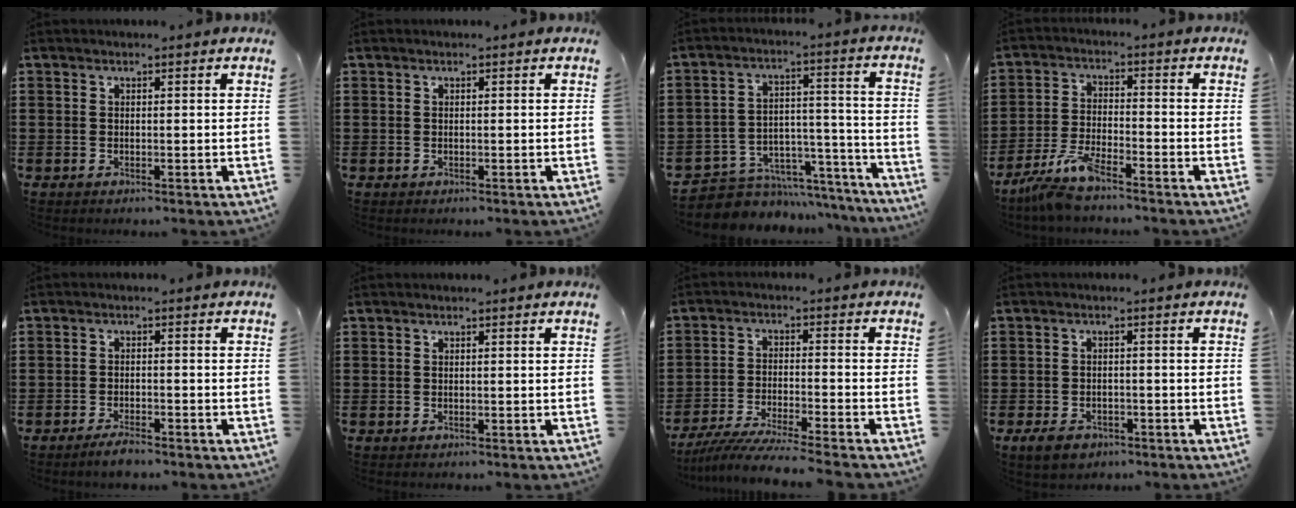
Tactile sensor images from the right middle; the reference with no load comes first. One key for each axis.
{"total": 0.0}
{"total": 6.2, "fx": -5.4, "fy": 2.9, "fz": 0.5, "tx": -0.010, "ty": 0.018, "tz": -0.104}
{"total": 6.4, "fx": -5.3, "fy": 0.8, "fz": 3.4, "tx": -0.081, "ty": -0.008, "tz": -0.104}
{"total": 2.5, "fx": -2.1, "fy": 0.4, "fz": 1.2, "tx": -0.022, "ty": 0.004, "tz": -0.040}
{"total": 0.0}
{"total": 5.9, "fx": -5.6, "fy": -0.1, "fz": 1.9, "tx": -0.048, "ty": -0.017, "tz": -0.112}
{"total": 3.0, "fx": -2.2, "fy": 1.6, "fz": 1.1, "tx": -0.030, "ty": 0.003, "tz": -0.047}